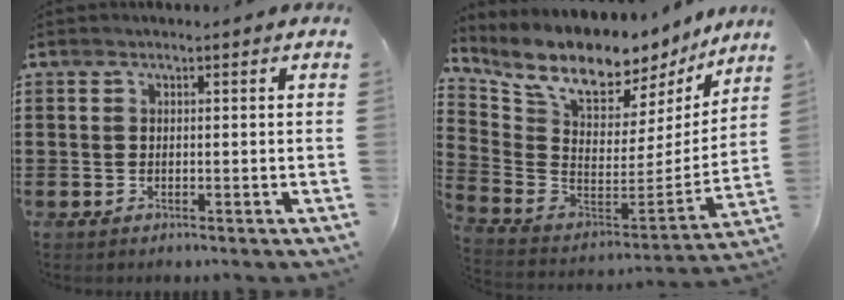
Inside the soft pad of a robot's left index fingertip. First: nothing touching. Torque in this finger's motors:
{"motor_torque": [2.14, 0.00, 1.05, 0.21]}